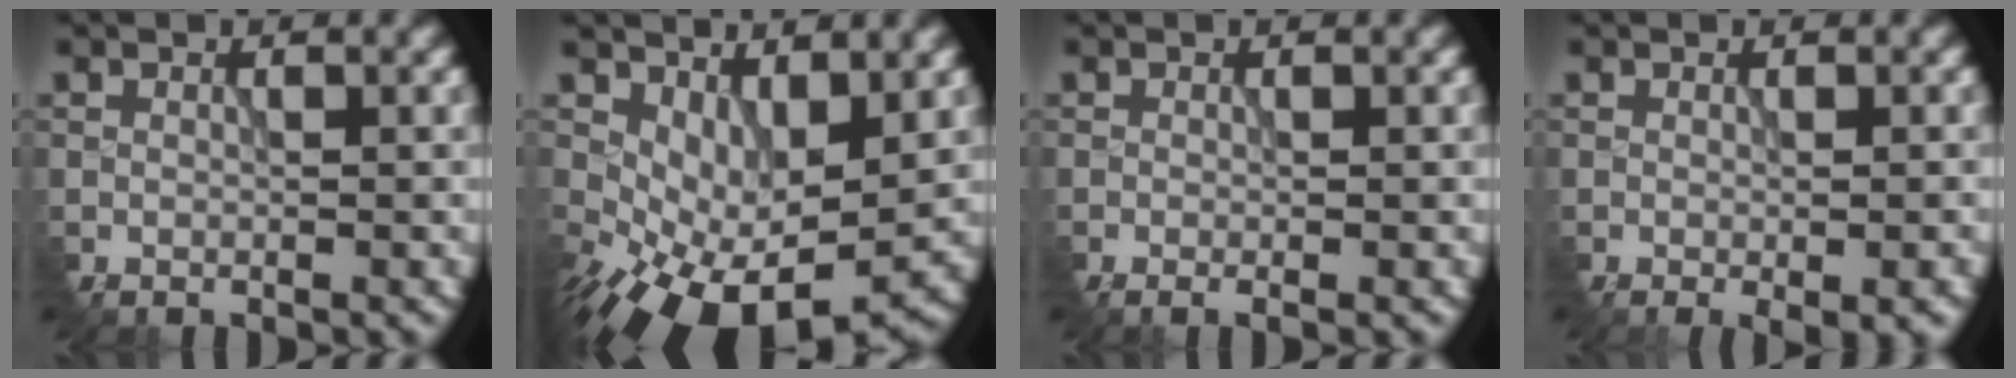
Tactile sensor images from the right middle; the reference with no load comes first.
{"total": 8.7, "force": [-1.3, 5.3, 6.7], "torque": [-0.120, -0.025, 0.002]}
{"total": 1.3, "force": [-0.6, 0.3, 1.1], "torque": [-0.022, -0.004, -0.010]}
{"total": 2.0, "force": [-0.9, 0.2, 1.7], "torque": [-0.027, -0.006, -0.008]}